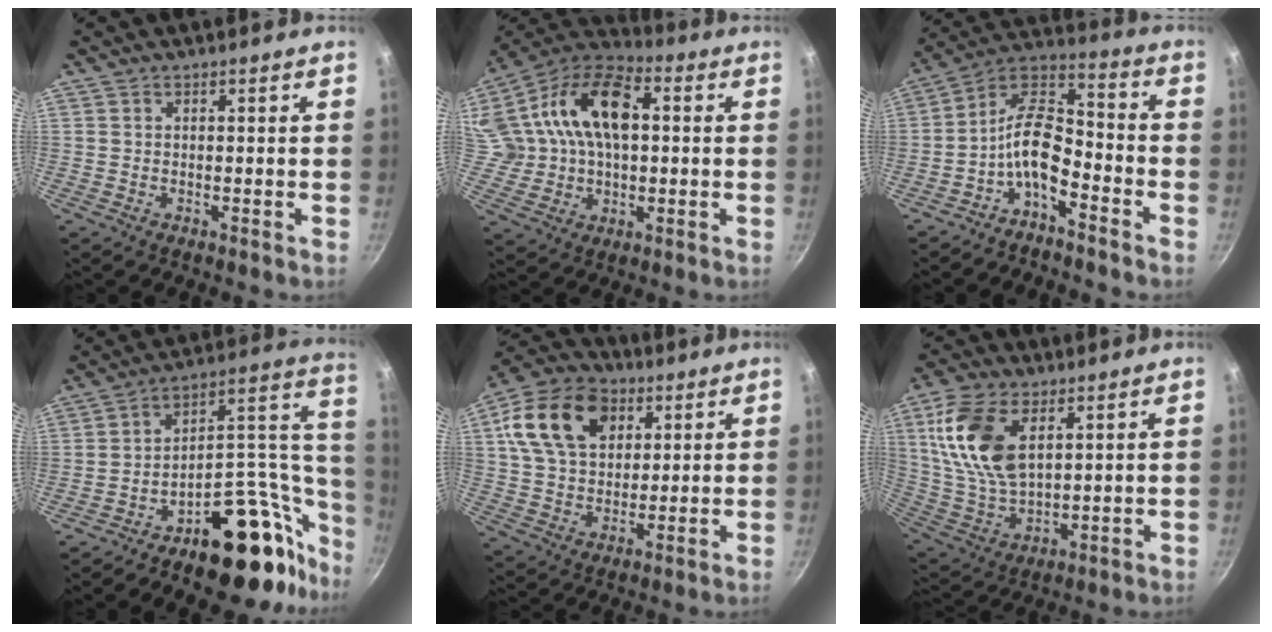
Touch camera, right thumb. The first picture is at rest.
{"total": 23.0, "force": [4.6, 15.8, 16.1], "torque": [-0.321, 0.037, 0.070]}
{"total": 10.4, "force": [-4.9, 5.2, 7.5], "torque": [-0.132, 0.065, -0.100]}
{"total": 25.7, "force": [-12.3, 14.0, 17.7], "torque": [-0.157, 0.099, -0.187]}
{"total": 17.8, "force": [6.4, 12.7, 10.7], "torque": [-0.169, 0.002, 0.105]}
{"total": 16.7, "force": [5.9, 9.4, 12.5], "torque": [-0.231, -0.016, 0.127]}